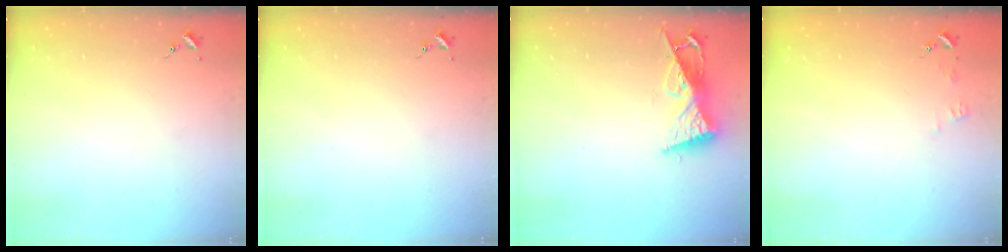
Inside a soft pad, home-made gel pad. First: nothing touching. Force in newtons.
{"total": 0.0}
{"total": 8.9, "press": 8.9, "slide": 0.3}
{"total": 4.2, "press": 4.2, "slide": 0.5}